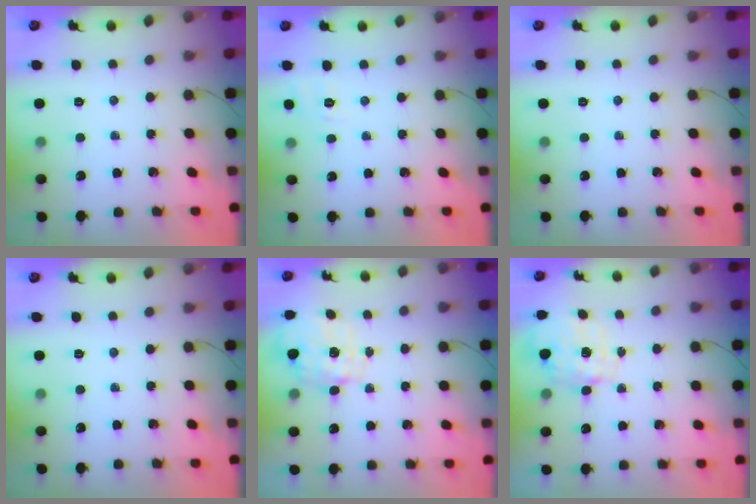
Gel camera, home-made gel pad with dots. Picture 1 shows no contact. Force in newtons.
{"total": 2.2, "press": 0.7, "slide": 2.1}
{"total": 0.0}
{"total": 0.0}
{"total": 2.8, "press": 2.7, "slide": 0.9}
{"total": 2.8, "press": 2.7, "slide": 0.9}